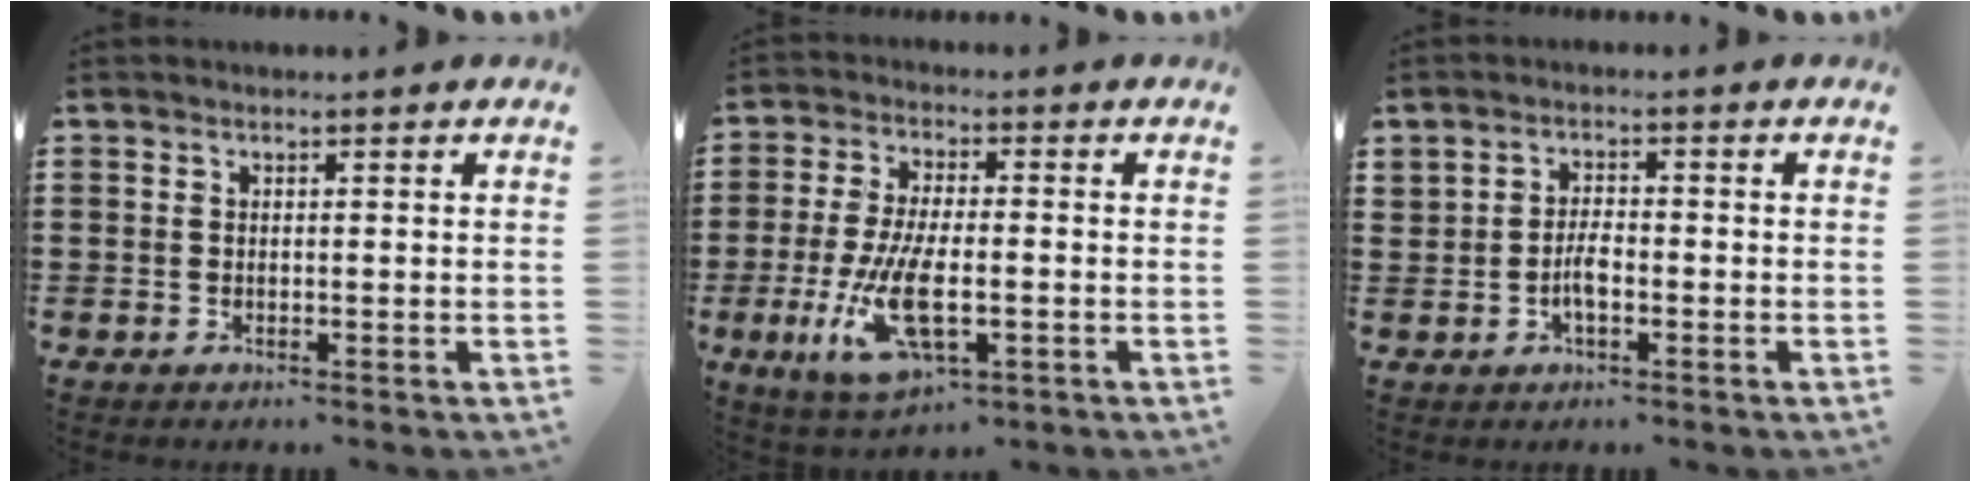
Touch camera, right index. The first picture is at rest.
{"total": 10.9, "force": [-2.8, 4.5, 9.5], "torque": [-0.216, -0.017, -0.051]}
{"total": 2.9, "force": [-0.9, 1.3, 2.5], "torque": [-0.054, -0.002, -0.017]}